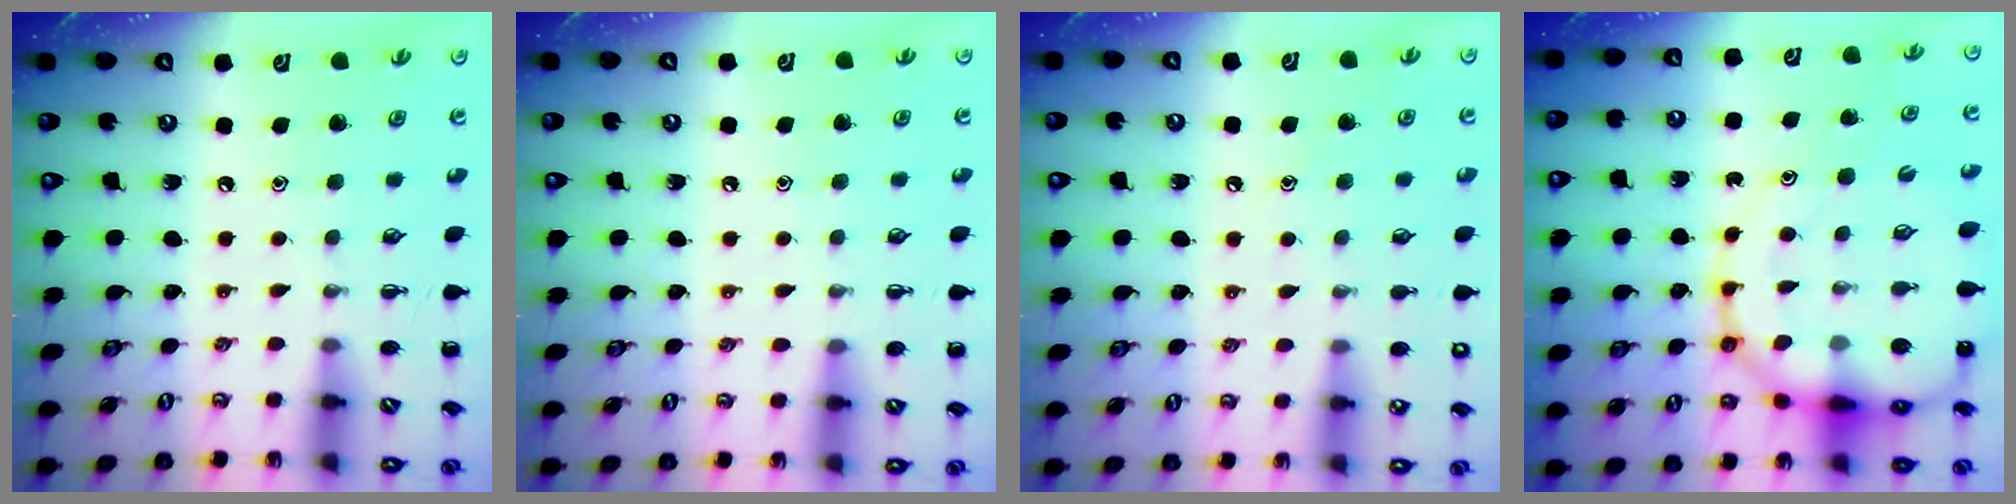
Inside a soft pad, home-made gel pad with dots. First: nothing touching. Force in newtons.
{"total": 7.5, "press": 7.1, "slide": 2.3}
{"total": 6.2, "press": 6.0, "slide": 1.6}
{"total": 19.0, "press": 18.5, "slide": 4.1}